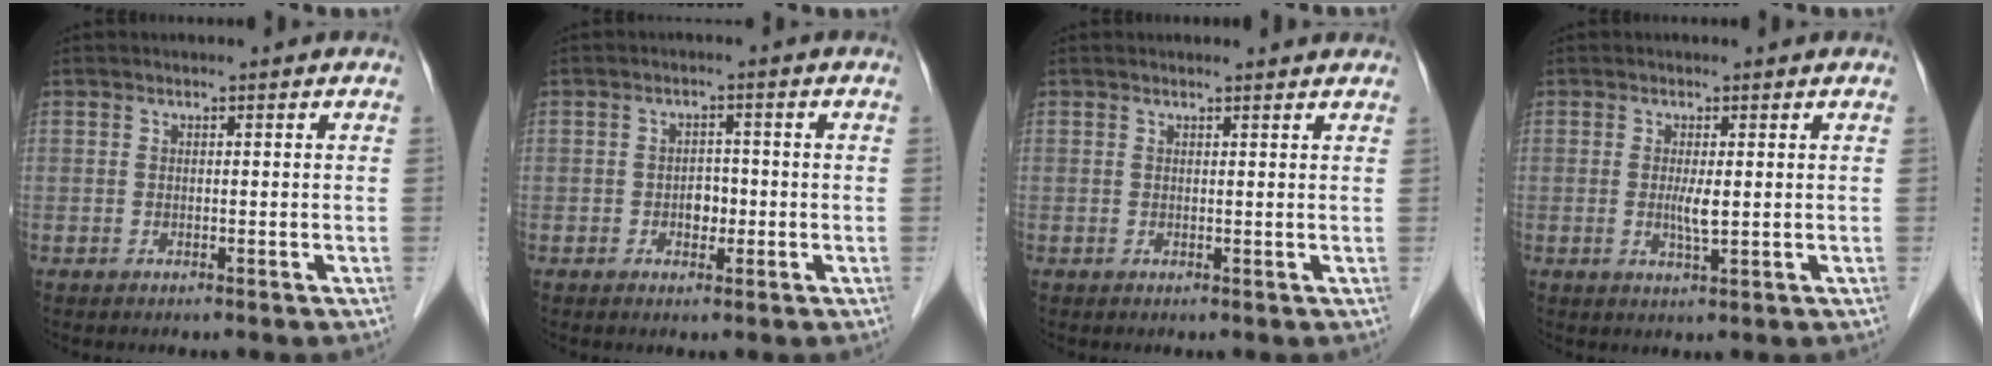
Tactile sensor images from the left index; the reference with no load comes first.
{"total": 2.5, "force": [-1.1, 1.6, 1.6], "torque": [-0.020, 0.001, -0.017]}
{"total": 1.9, "force": [1.9, 0.3, 0.2], "torque": [-0.011, -0.001, 0.014]}
{"total": 2.3, "force": [-0.3, 0.2, 2.3], "torque": [-0.048, -0.011, -0.004]}